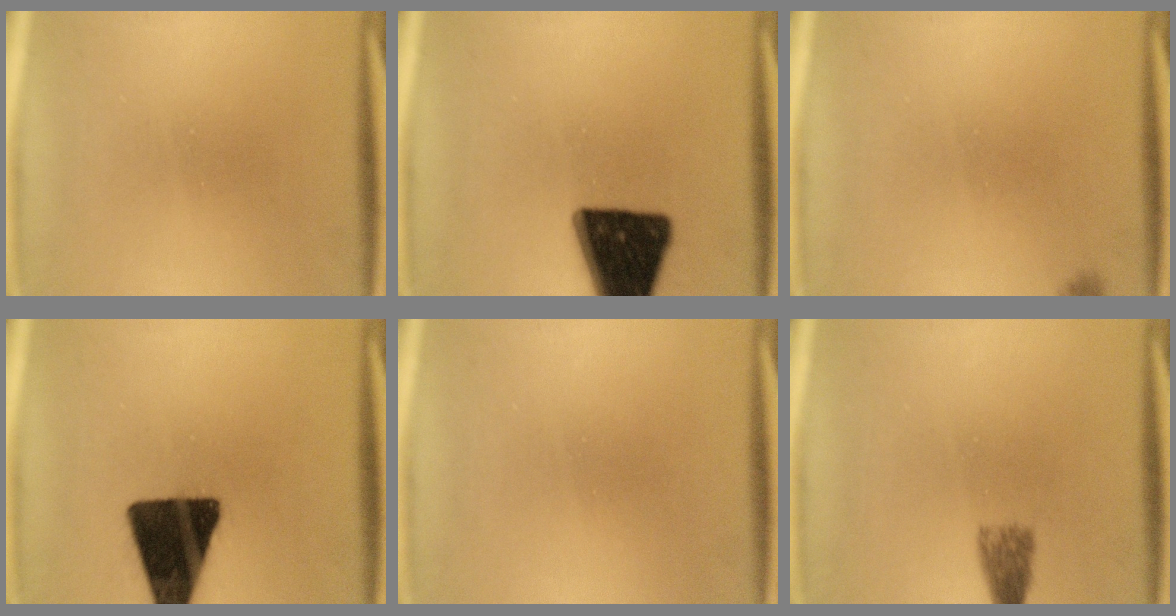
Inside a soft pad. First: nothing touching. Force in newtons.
{"total": 19.7}
{"total": 1.0}
{"total": 16.3}
{"total": 1.9}
{"total": 2.7}